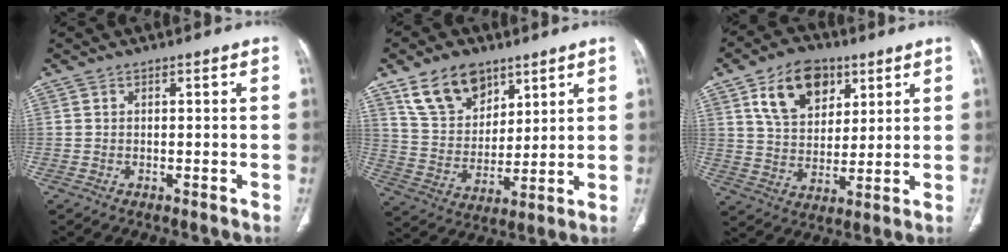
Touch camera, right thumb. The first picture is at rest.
{"total": 13.2, "force": [8.3, 8.3, 6.0], "torque": [-0.081, -0.038, 0.162]}
{"total": 13.5, "force": [6.4, 8.9, 7.9], "torque": [-0.103, -0.019, 0.118]}